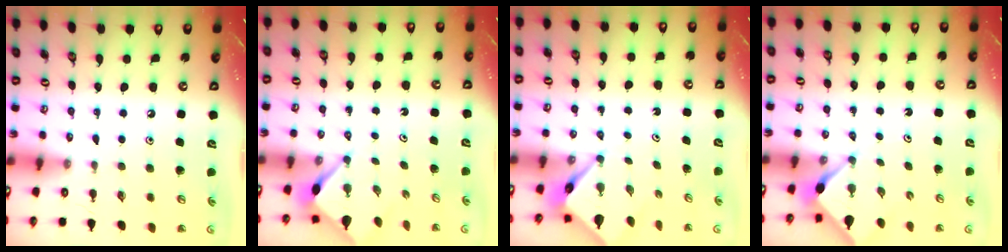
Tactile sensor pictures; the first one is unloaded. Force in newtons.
{"total": 2.8, "press": 2.8, "slide": 0.3}
{"total": 3.9, "press": 3.9, "slide": 0.2}
{"total": 2.9, "press": 2.9, "slide": 0.4}